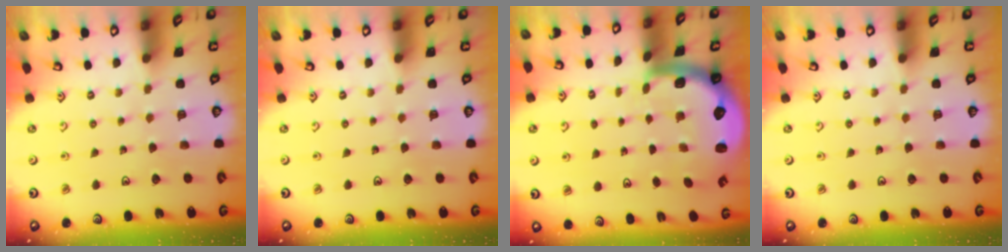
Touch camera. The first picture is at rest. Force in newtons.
{"total": 0.0}
{"total": 2.9, "press": 2.6, "slide": 1.4}
{"total": 0.0}